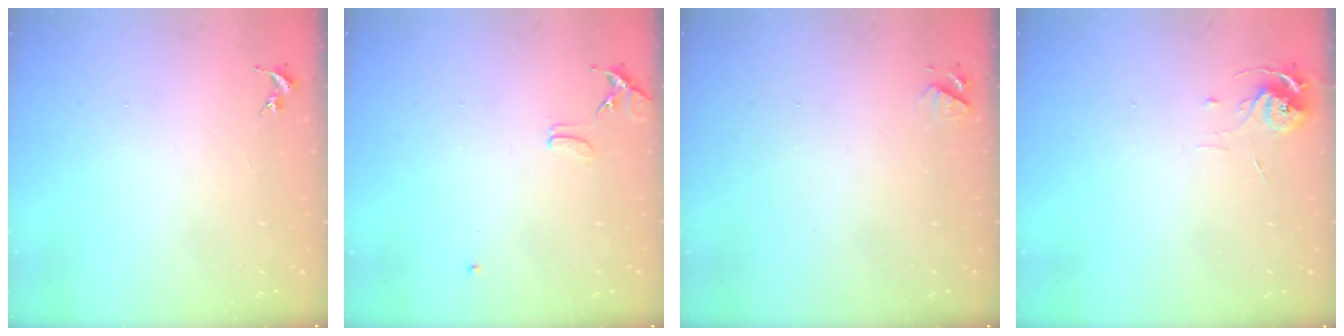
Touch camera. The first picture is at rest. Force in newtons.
{"total": 8.3, "press": 8.3, "slide": 0.7}
{"total": 4.9, "press": 4.8, "slide": 0.7}
{"total": 5.9, "press": 5.9, "slide": 0.5}